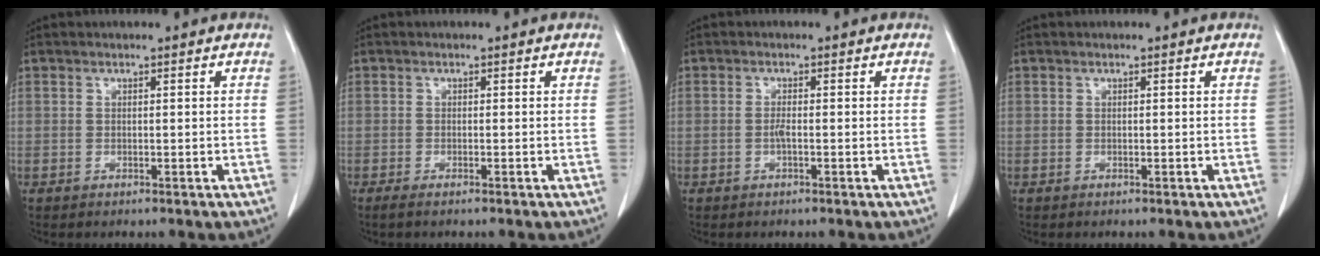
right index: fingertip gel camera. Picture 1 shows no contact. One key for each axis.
{"total": 1.3, "fx": -1.0, "fy": 0.0, "fz": 0.8, "tx": -0.014, "ty": -0.003, "tz": -0.016}
{"total": 1.1, "fx": -0.3, "fy": 0.1, "fz": 1.1, "tx": -0.026, "ty": 0.000, "tz": -0.007}
{"total": 0.0}